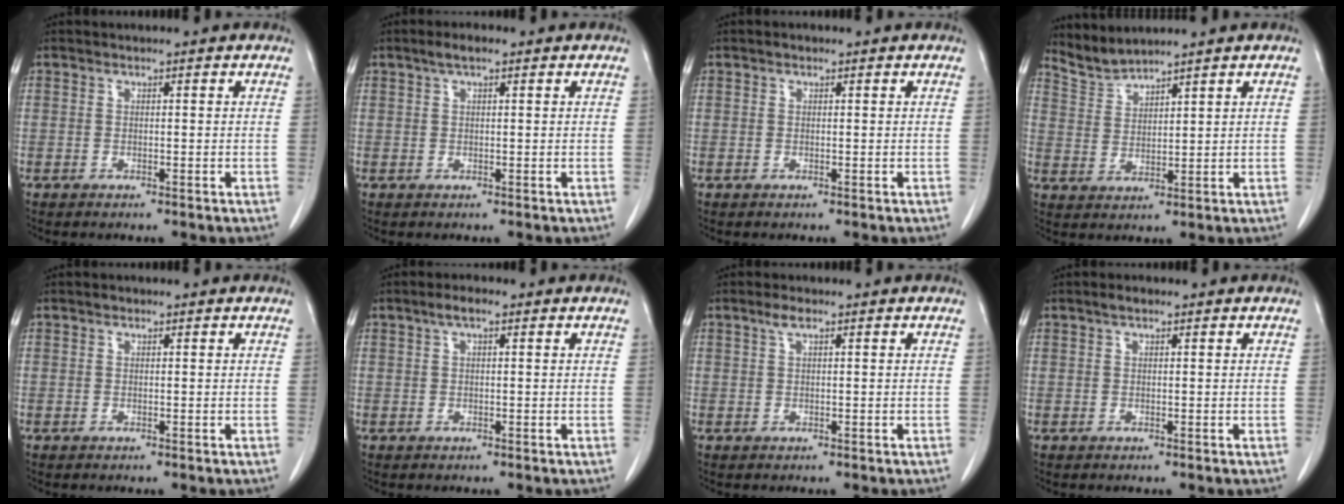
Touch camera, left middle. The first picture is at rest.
{"total": 2.4, "force": [1.5, 0.6, 1.8], "torque": [-0.037, 0.011, 0.027]}
{"total": 0.5, "force": [0.4, 0.3, 0.2], "torque": [-0.005, 0.002, 0.005]}
{"total": 4.0, "force": [3.9, -0.4, -0.4], "torque": [0.000, -0.001, 0.088]}
{"total": 0.5, "force": [0.4, 0.3, 0.2], "torque": [-0.005, 0.003, 0.006]}
{"total": 2.3, "force": [1.2, 0.7, 1.8], "torque": [-0.036, 0.010, 0.022]}
{"total": 1.6, "force": [1.0, 0.4, 1.2], "torque": [-0.026, 0.007, 0.020]}
{"total": 1.3, "force": [0.9, 0.4, 0.9], "torque": [-0.019, 0.008, 0.016]}